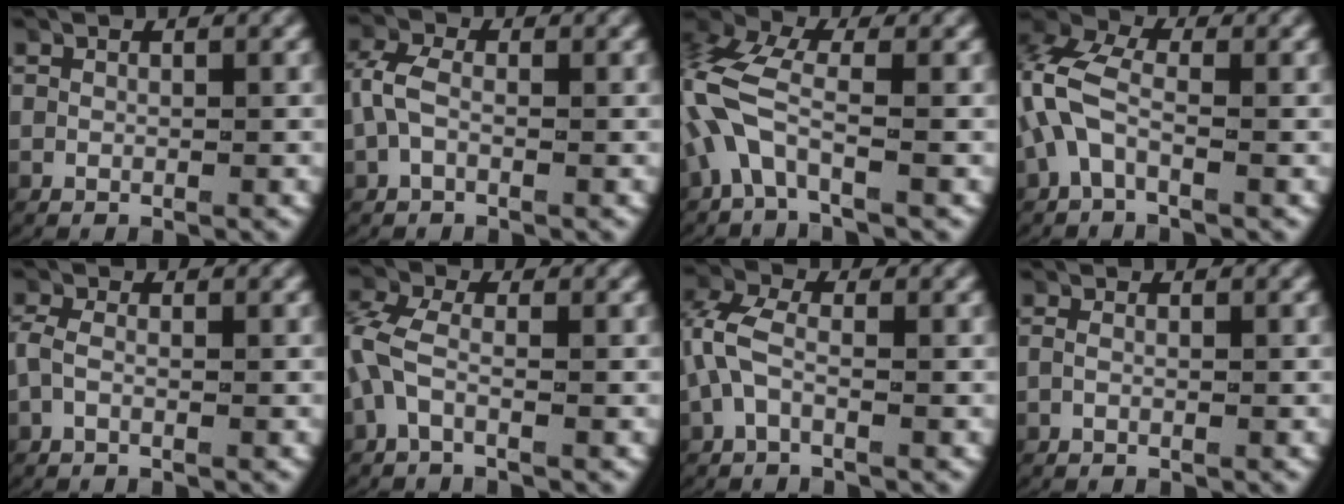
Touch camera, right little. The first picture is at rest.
{"total": 2.3, "force": [-0.1, 1.4, 1.8], "torque": [-0.056, 0.000, -0.002]}
{"total": 3.6, "force": [-0.1, 1.7, 3.1], "torque": [-0.093, -0.008, 0.001]}
{"total": 4.2, "force": [0.3, 2.8, 3.1], "torque": [-0.089, 0.002, 0.001]}
{"total": 1.4, "force": [-0.4, 0.5, 1.2], "torque": [-0.043, -0.001, -0.006]}
{"total": 2.4, "force": [-0.6, 1.2, 2.0], "torque": [-0.068, -0.008, -0.010]}
{"total": 3.0, "force": [-0.3, 1.9, 2.4], "torque": [-0.072, -0.004, -0.007]}
{"total": 0.6, "force": [-0.3, -0.2, 0.4], "torque": [-0.015, -0.002, -0.005]}